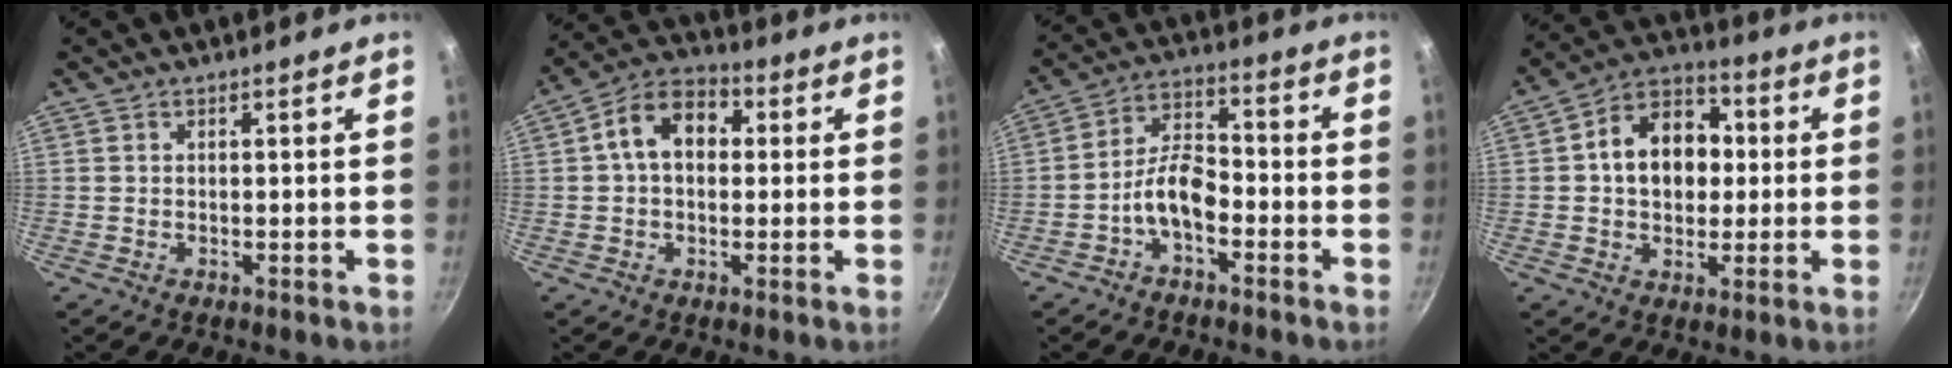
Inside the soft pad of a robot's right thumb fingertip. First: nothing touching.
{"total": 10.4, "force": [1.5, 7.3, 7.3], "torque": [-0.088, 0.029, 0.005]}
{"total": 7.9, "force": [-3.6, 4.0, 5.7], "torque": [-0.094, 0.047, -0.074]}
{"total": 13.6, "force": [1.3, 10.2, 8.8], "torque": [-0.099, 0.021, 0.005]}